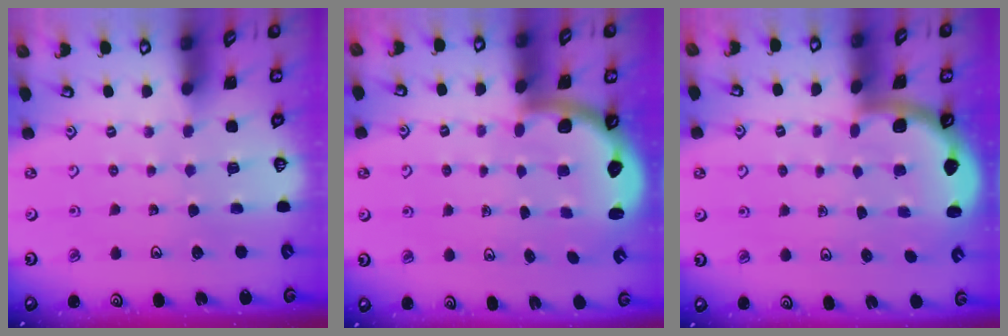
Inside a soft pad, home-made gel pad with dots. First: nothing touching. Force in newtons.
{"total": 2.8, "press": 2.2, "slide": 1.8}
{"total": 1.6, "press": 1.6, "slide": 0.1}